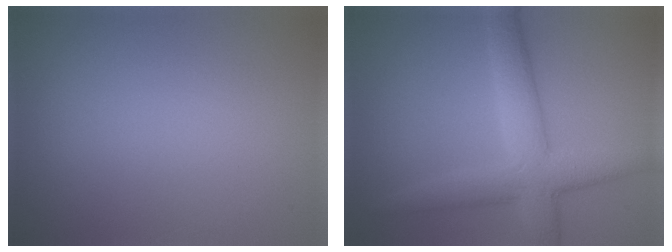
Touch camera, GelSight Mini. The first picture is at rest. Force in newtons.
{"total": 5.6, "press": 5.6, "slide": 0.1}